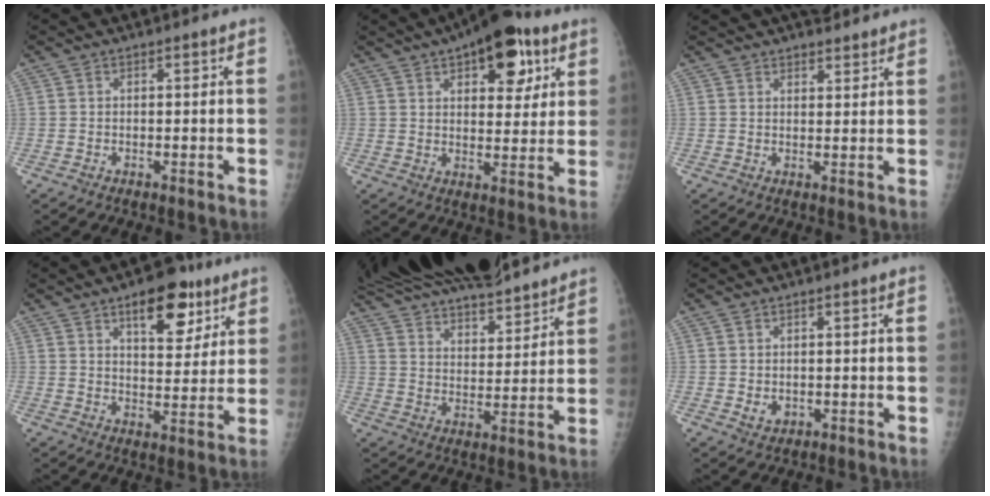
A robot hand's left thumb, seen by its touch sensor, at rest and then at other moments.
{"total": 15.0, "force": [7.5, 7.1, 10.9], "torque": [-0.106, -0.017, 0.104]}
{"total": 7.6, "force": [6.4, 2.3, 3.4], "torque": [-0.027, -0.004, 0.096]}
{"total": 12.0, "force": [6.9, 5.6, 8.1], "torque": [-0.080, -0.033, 0.101]}
{"total": 22.7, "force": [19.2, 6.8, 9.9], "torque": [-0.152, -0.038, 0.301]}
{"total": 2.1, "force": [-0.1, 1.5, 1.5], "torque": [-0.015, -0.003, 0.006]}